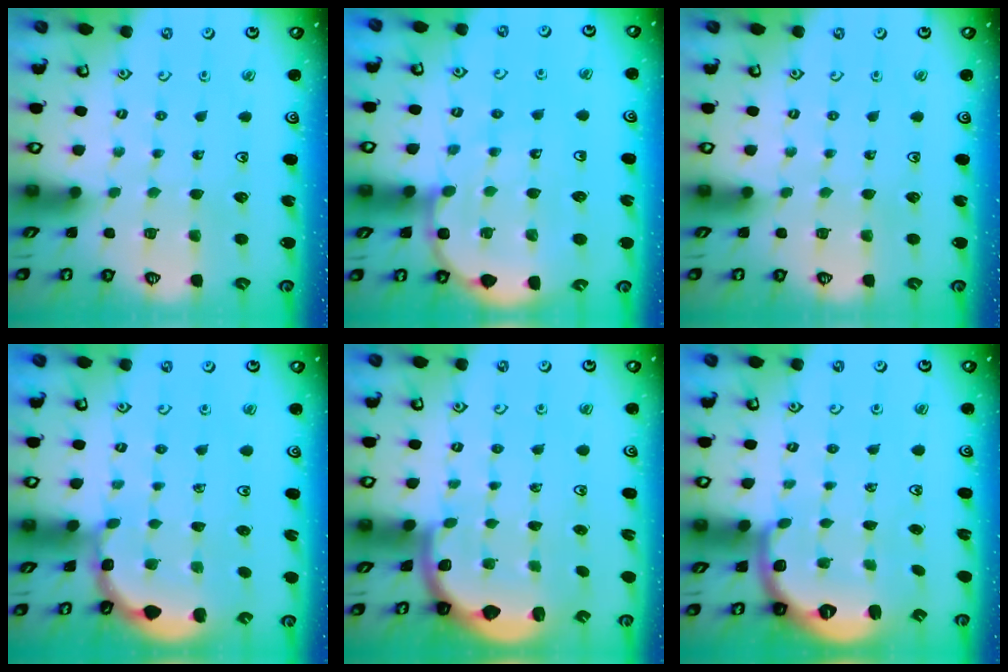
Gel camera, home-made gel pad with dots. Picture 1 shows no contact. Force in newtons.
{"total": 9.0, "press": 8.7, "slide": 2.1}
{"total": 0.0}
{"total": 1.9, "press": 1.9, "slide": 0.1}
{"total": 1.9, "press": 1.8, "slide": 0.5}
{"total": 2.5, "press": 2.0, "slide": 1.6}